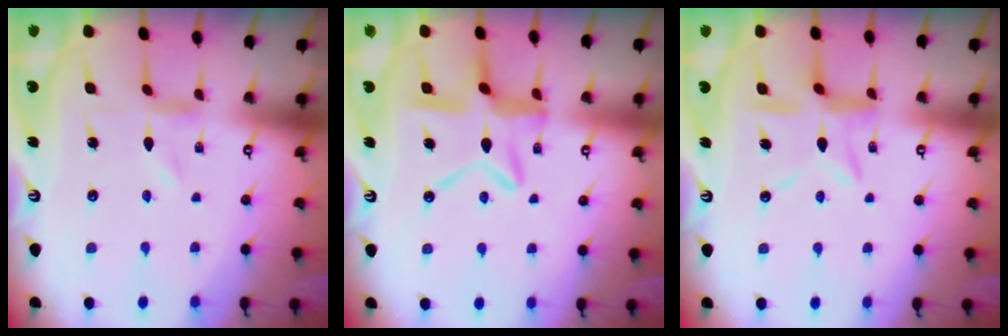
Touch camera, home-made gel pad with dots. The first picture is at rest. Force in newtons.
{"total": 13.3, "press": 13.3, "slide": 1.3}
{"total": 9.2, "press": 9.1, "slide": 0.7}